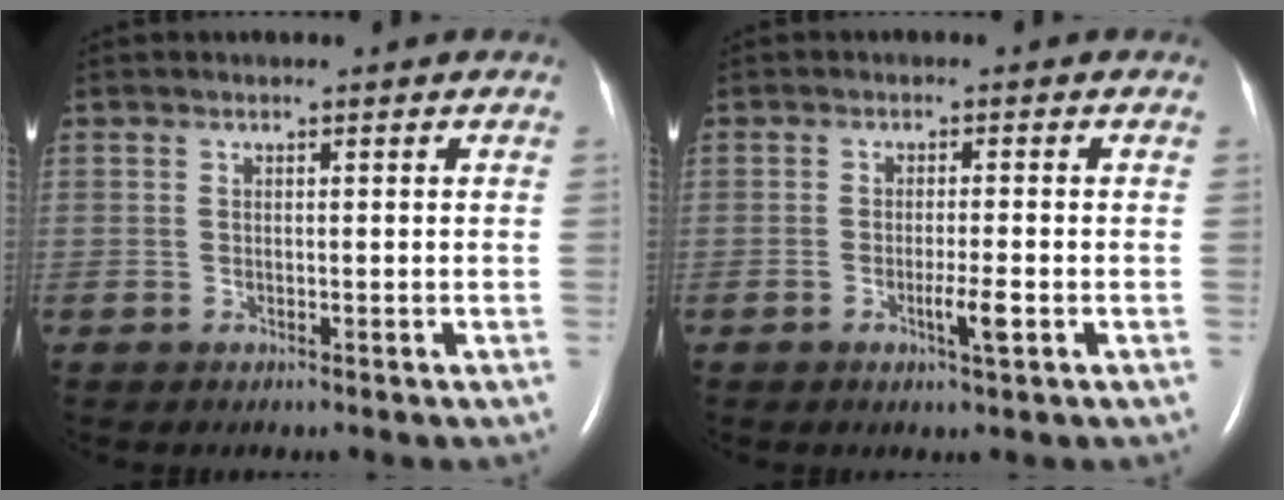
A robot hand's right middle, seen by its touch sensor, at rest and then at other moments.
{"total": 2.9, "force": [-1.1, -0.1, 2.7], "torque": [-0.050, -0.004, -0.018]}